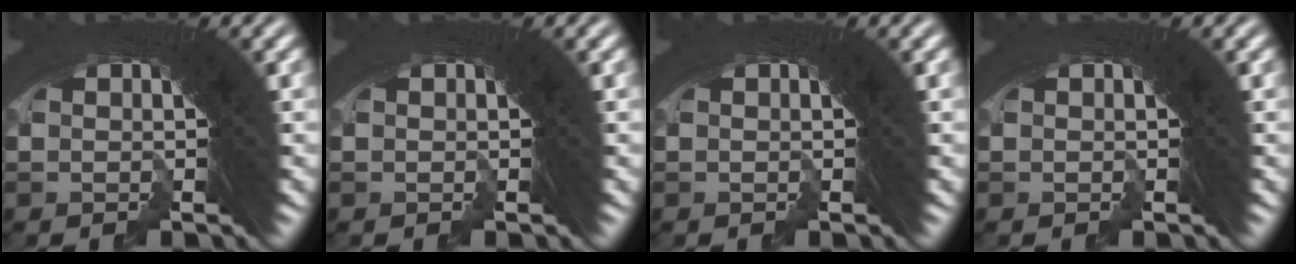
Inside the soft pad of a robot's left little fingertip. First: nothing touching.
{"total": 0.0}
{"total": 0.0}
{"total": 0.0}